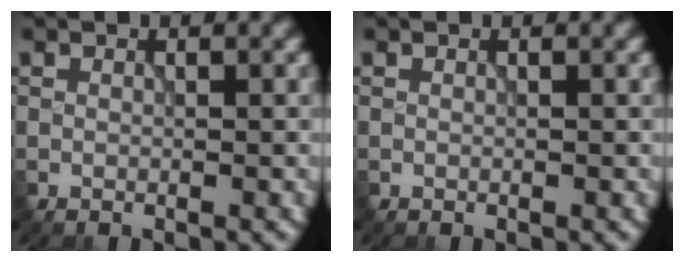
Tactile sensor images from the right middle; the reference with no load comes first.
{"total": 0.0}